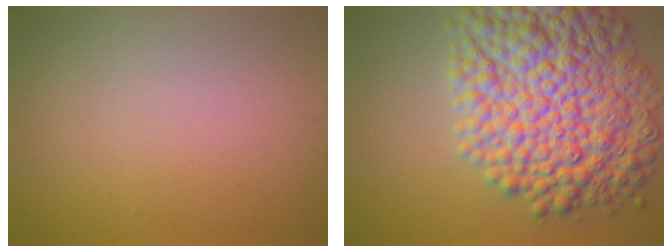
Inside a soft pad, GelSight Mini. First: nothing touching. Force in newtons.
{"total": 12.9, "press": 12.9, "slide": 0.1}